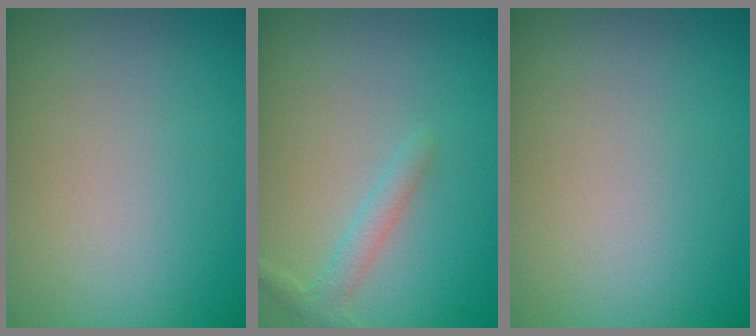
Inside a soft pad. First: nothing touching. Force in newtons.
{"total": 1.7, "press": 1.7, "slide": 0.1}
{"total": 0.0}